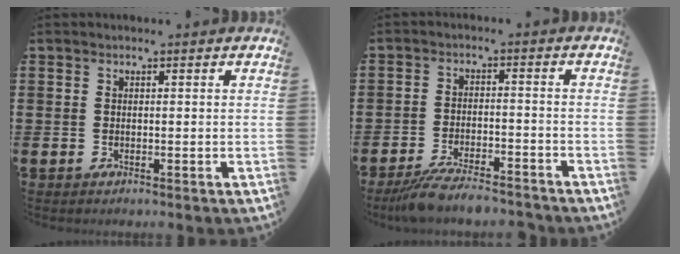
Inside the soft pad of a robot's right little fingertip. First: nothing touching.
{"total": 5.0, "force": [-4.4, 0.3, 2.3], "torque": [-0.050, -0.007, -0.087]}